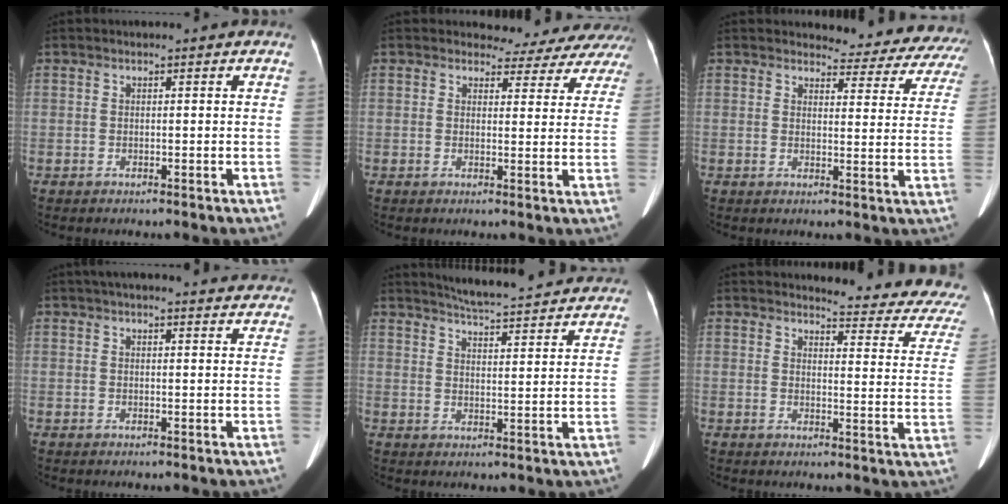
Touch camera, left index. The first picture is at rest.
{"total": 9.8, "force": [9.2, 3.1, 0.7], "torque": [0.017, -0.019, 0.073]}
{"total": 13.1, "force": [12.7, 3.1, 1.6], "torque": [0.015, -0.059, 0.107]}
{"total": 15.1, "force": [13.8, 2.4, 5.6], "torque": [-0.067, 0.037, 0.163]}
{"total": 21.0, "force": [19.7, 2.2, 7.0], "torque": [-0.102, -0.023, 0.241]}
{"total": 14.4, "force": [13.6, 1.9, 4.3], "torque": [-0.027, -0.078, 0.122]}